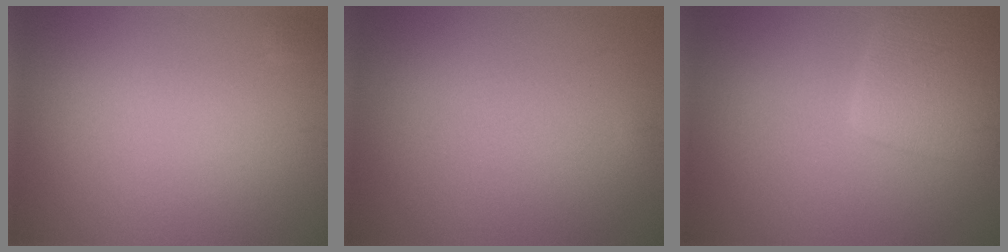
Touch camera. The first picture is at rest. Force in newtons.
{"total": 0.0}
{"total": 4.7, "press": 4.7, "slide": 0.3}